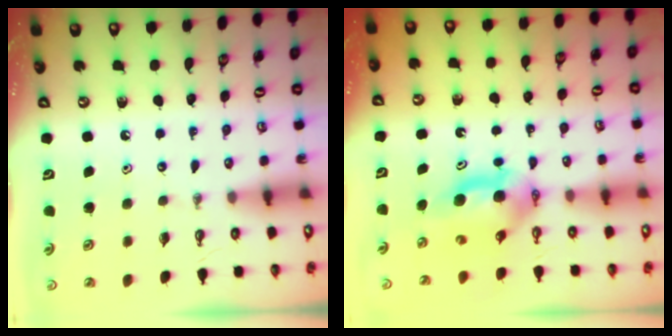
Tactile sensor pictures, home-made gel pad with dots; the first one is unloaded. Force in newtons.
{"total": 5.5, "press": 5.1, "slide": 2.0}